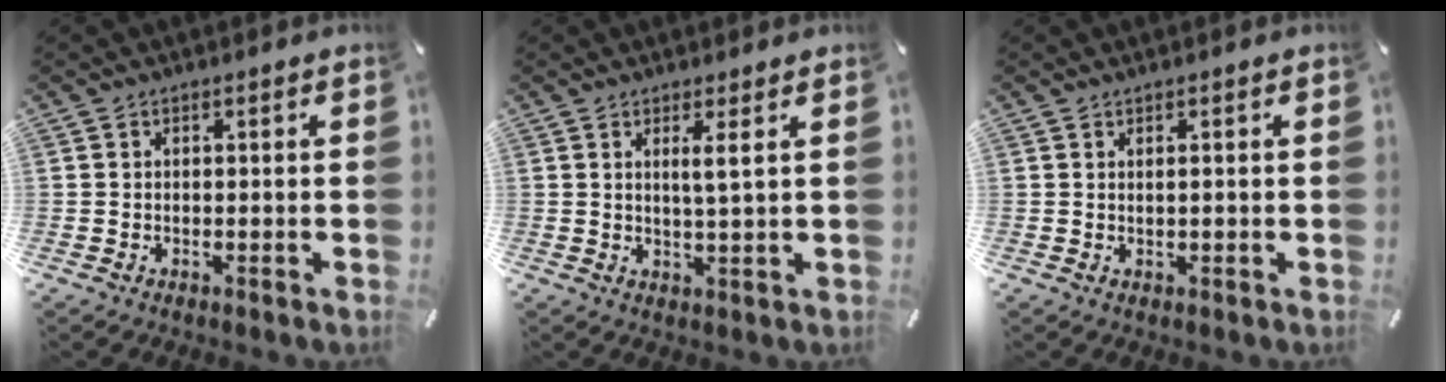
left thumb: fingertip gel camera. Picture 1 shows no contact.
{"total": 3.7, "force": [1.6, -0.2, 3.3], "torque": [-0.069, -0.003, 0.024]}
{"total": 0.8, "force": [0.3, 0.1, 0.7], "torque": [-0.013, 0.002, 0.005]}